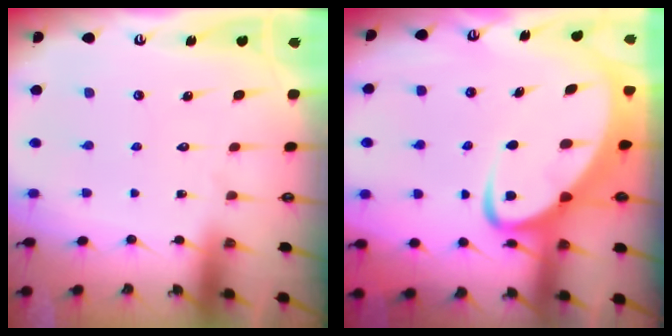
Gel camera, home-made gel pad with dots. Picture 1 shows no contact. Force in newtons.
{"total": 7.3, "press": 7.3, "slide": 0.7}